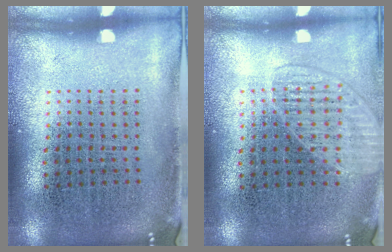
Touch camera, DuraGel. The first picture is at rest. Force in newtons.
{"total": 1.5, "press": 1.4, "slide": 0.4}